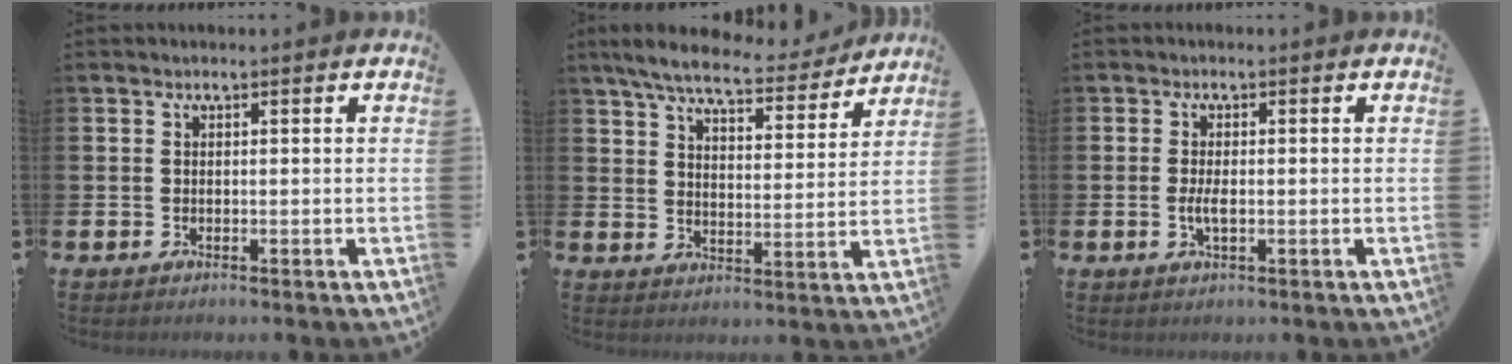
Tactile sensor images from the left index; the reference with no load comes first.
{"total": 7.6, "force": [6.9, 1.4, 2.9], "torque": [-0.081, -0.035, 0.119]}
{"total": 2.0, "force": [-0.2, 0.7, 1.9], "torque": [-0.026, -0.003, -0.006]}